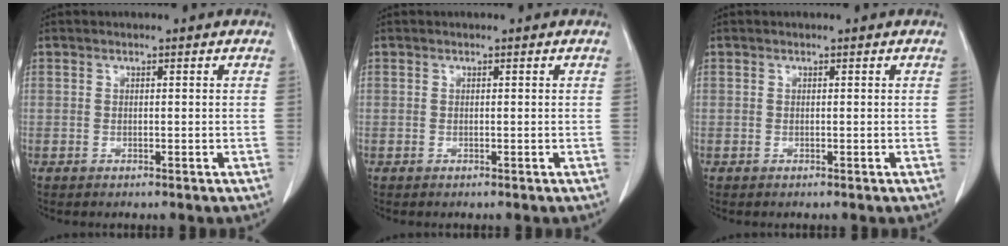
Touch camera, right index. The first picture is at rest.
{"total": 0.0}
{"total": 0.0}